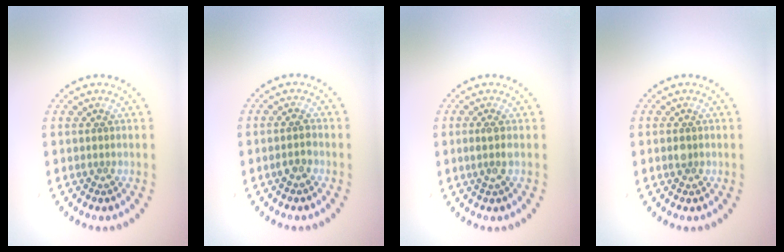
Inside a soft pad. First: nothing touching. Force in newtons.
{"total": 1.3, "press": 1.3, "slide": 0.4}
{"total": 1.3, "press": 1.1, "slide": 0.7}
{"total": 0.9, "press": 0.9, "slide": 0.0}